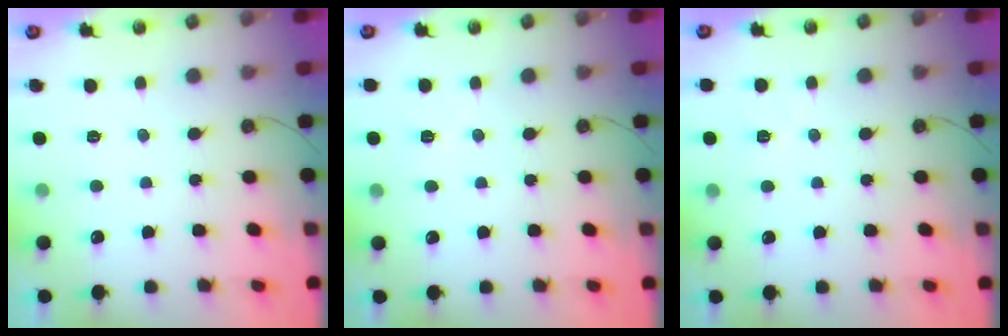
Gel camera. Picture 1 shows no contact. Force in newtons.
{"total": 3.3, "press": 3.2, "slide": 0.6}
{"total": 5.0, "press": 4.2, "slide": 2.6}